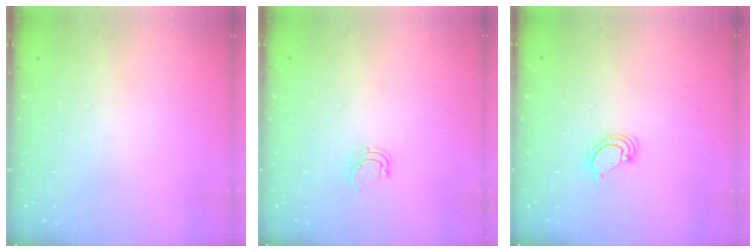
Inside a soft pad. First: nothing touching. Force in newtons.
{"total": 5.3, "press": 5.2, "slide": 0.6}
{"total": 3.7, "press": 3.7, "slide": 0.4}